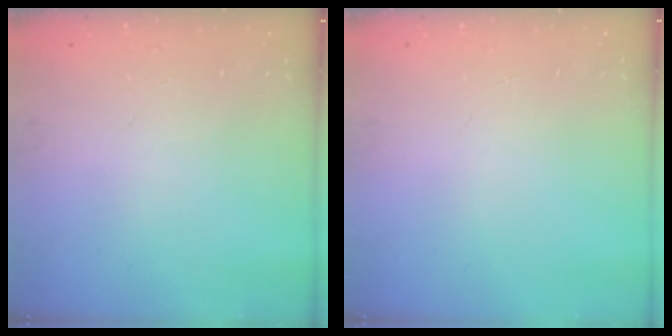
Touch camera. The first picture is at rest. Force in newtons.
{"total": 0.0}